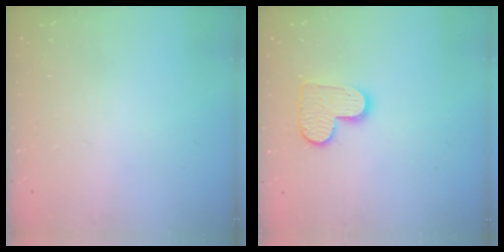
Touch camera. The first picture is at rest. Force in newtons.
{"total": 9.6, "press": 9.6, "slide": 0.6}